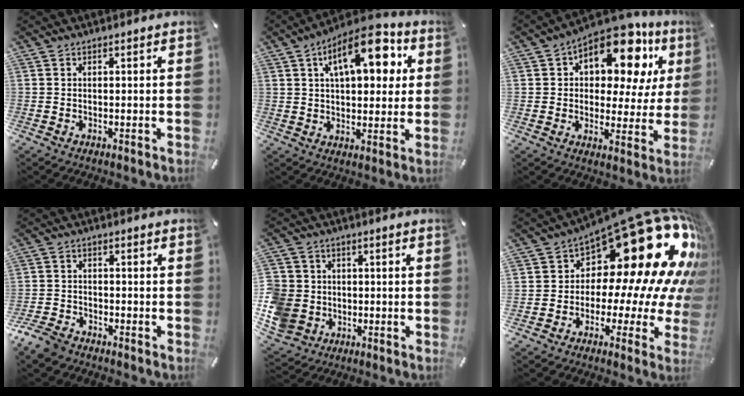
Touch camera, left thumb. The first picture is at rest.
{"total": 15.7, "force": [6.9, 7.5, 12.0], "torque": [-0.173, -0.018, 0.112]}
{"total": 15.4, "force": [9.5, 7.5, 9.5], "torque": [-0.138, -0.071, 0.159]}
{"total": 5.7, "force": [-4.7, 2.5, 2.1], "torque": [-0.060, 0.015, -0.097]}
{"total": 9.8, "force": [-1.8, 9.0, 3.3], "torque": [-0.088, 0.014, -0.032]}
{"total": 28.7, "force": [12.1, 13.4, 22.3], "torque": [-0.309, -0.124, 0.229]}